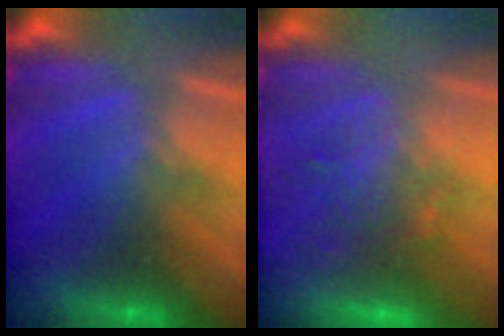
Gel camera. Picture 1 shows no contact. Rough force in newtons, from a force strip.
{"total": 5.8}